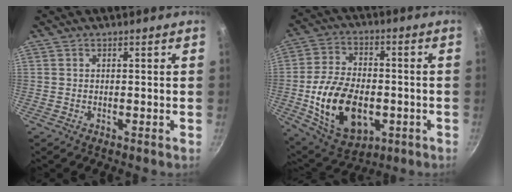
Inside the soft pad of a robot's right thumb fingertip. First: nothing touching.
{"total": 19.0, "force": [-3.9, 12.0, 14.2], "torque": [-0.244, 0.017, -0.052]}